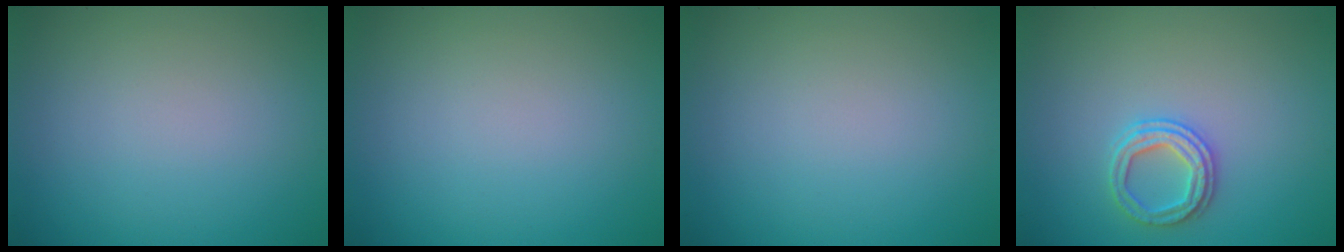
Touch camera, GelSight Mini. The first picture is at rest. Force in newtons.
{"total": 0.0}
{"total": 0.0}
{"total": 2.4, "press": 2.4, "slide": 0.4}